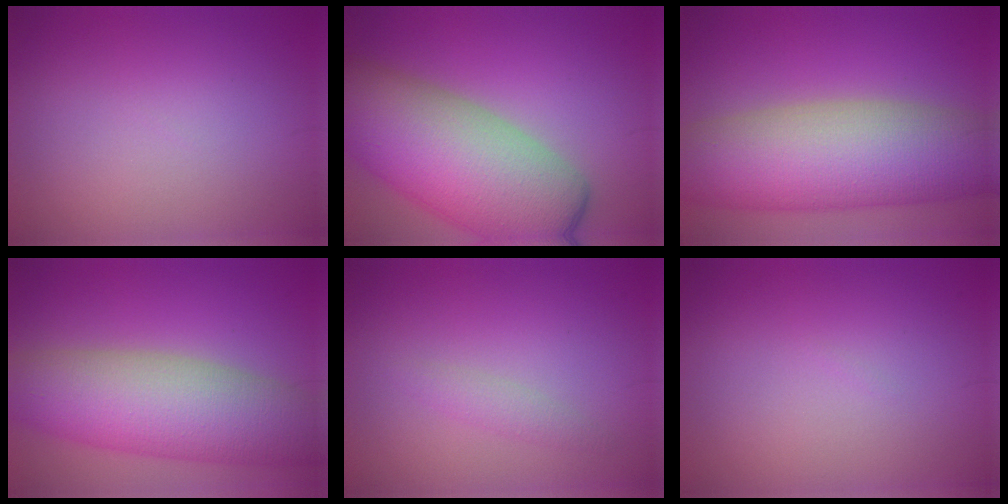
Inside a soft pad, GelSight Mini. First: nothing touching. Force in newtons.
{"total": 12.8, "press": 12.8, "slide": 0.5}
{"total": 12.8, "press": 12.8, "slide": 0.5}
{"total": 10.4, "press": 10.4, "slide": 0.6}
{"total": 1.3, "press": 1.3, "slide": 0.0}
{"total": 0.0}